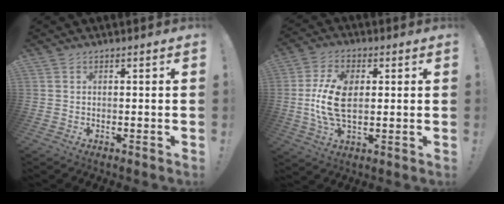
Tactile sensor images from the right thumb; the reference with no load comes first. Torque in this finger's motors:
{"motor_torque": [0.02, 0.61, 0.30, 0.18, 0.33]}